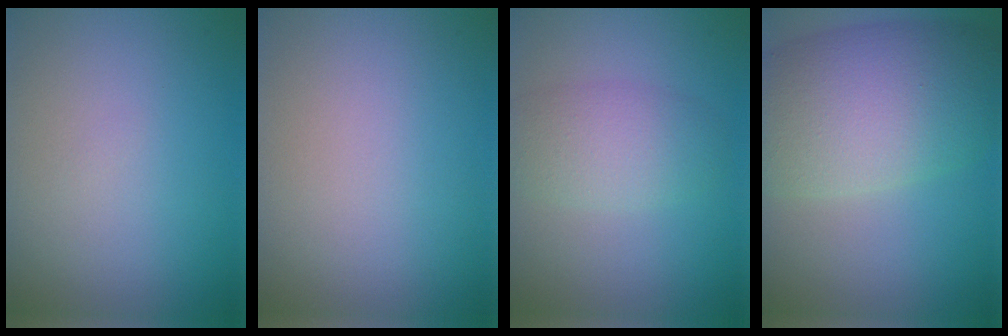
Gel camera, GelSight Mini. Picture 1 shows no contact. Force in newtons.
{"total": 0.0}
{"total": 3.5, "press": 3.5, "slide": 0.3}
{"total": 10.4, "press": 10.4, "slide": 0.4}